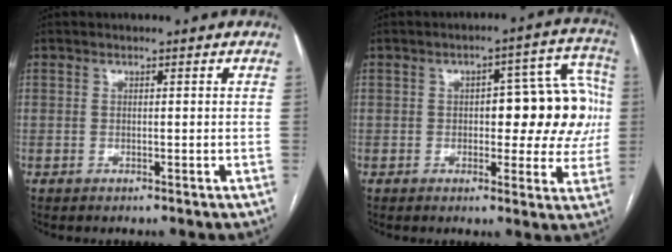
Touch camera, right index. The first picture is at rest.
{"total": 12.6, "force": [0.4, 5.4, 11.4], "torque": [-0.119, 0.039, 0.009]}